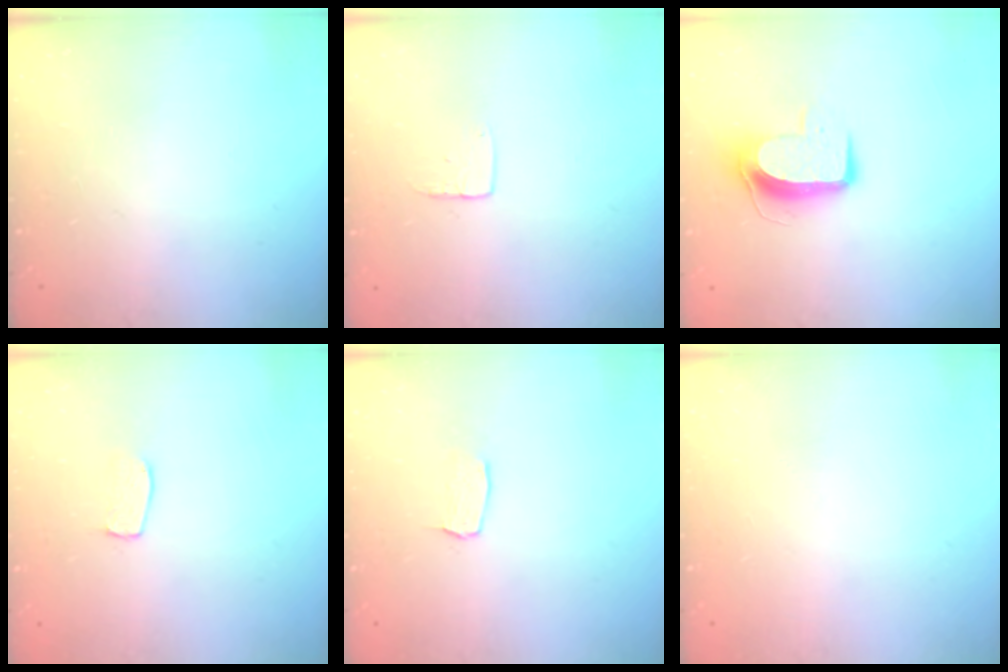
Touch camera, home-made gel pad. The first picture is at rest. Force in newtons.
{"total": 3.6, "press": 3.6, "slide": 0.3}
{"total": 9.2, "press": 9.1, "slide": 0.5}
{"total": 4.5, "press": 4.5, "slide": 0.2}
{"total": 2.9, "press": 2.9, "slide": 0.2}
{"total": 0.0}